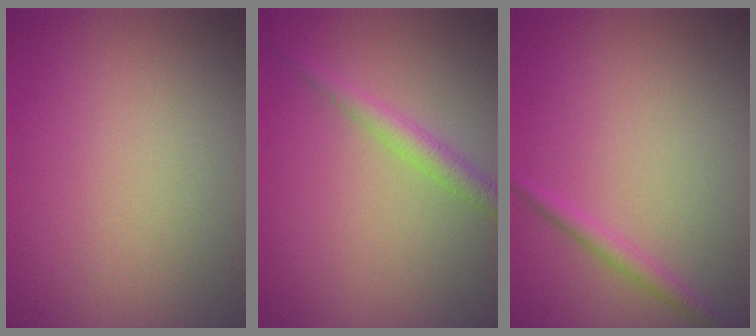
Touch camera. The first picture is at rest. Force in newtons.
{"total": 2.1, "press": 2.1, "slide": 0.1}
{"total": 1.4, "press": 1.4, "slide": 0.1}